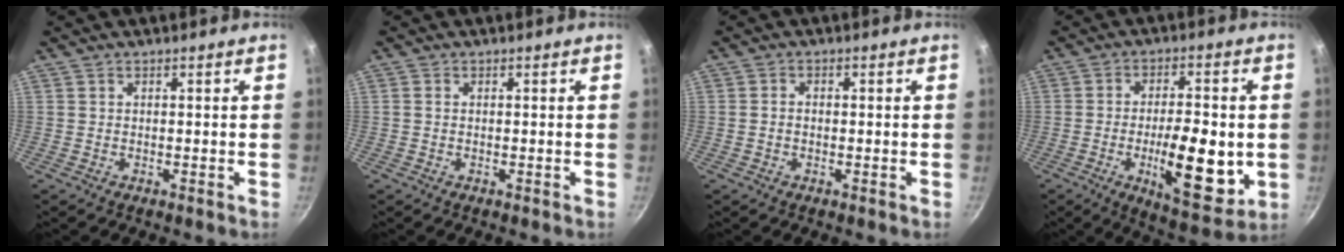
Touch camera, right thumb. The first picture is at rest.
{"total": 0.8, "force": [0.0, 0.6, 0.5], "torque": [-0.010, 0.003, -0.001]}
{"total": 1.6, "force": [-0.3, 1.2, 1.0], "torque": [-0.018, 0.008, -0.007]}
{"total": 15.9, "force": [-2.8, 6.1, 14.4], "torque": [-0.202, -0.006, -0.038]}